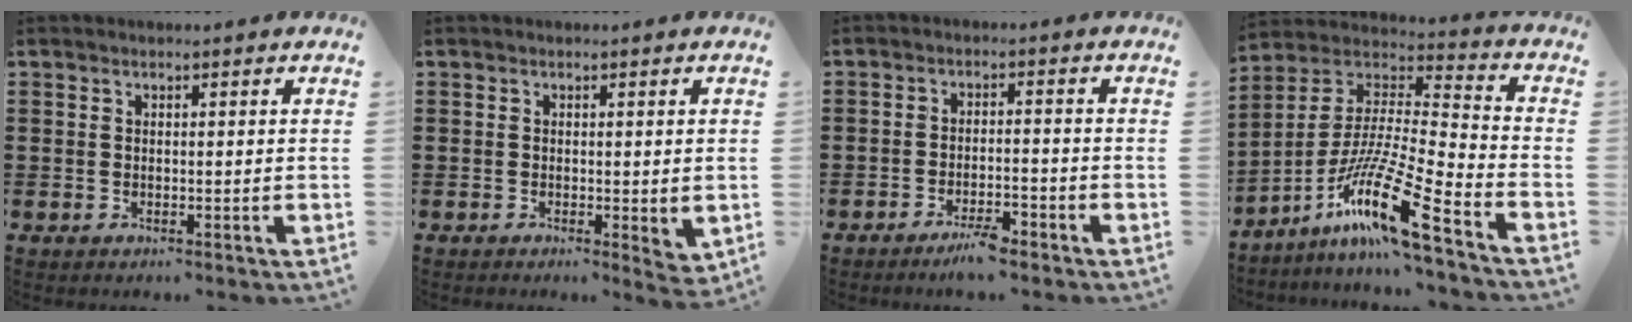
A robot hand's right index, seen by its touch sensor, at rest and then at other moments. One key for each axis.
{"total": 1.4, "fx": -0.3, "fy": 0.6, "fz": 1.2, "tx": -0.022, "ty": -0.001, "tz": -0.004}
{"total": 3.5, "fx": -2.7, "fy": 0.4, "fz": 2.1, "tx": -0.042, "ty": 0.001, "tz": -0.052}
{"total": 16.2, "fx": -10.8, "fy": 1.4, "fz": 12.0, "tx": -0.243, "ty": 0.005, "tz": -0.203}